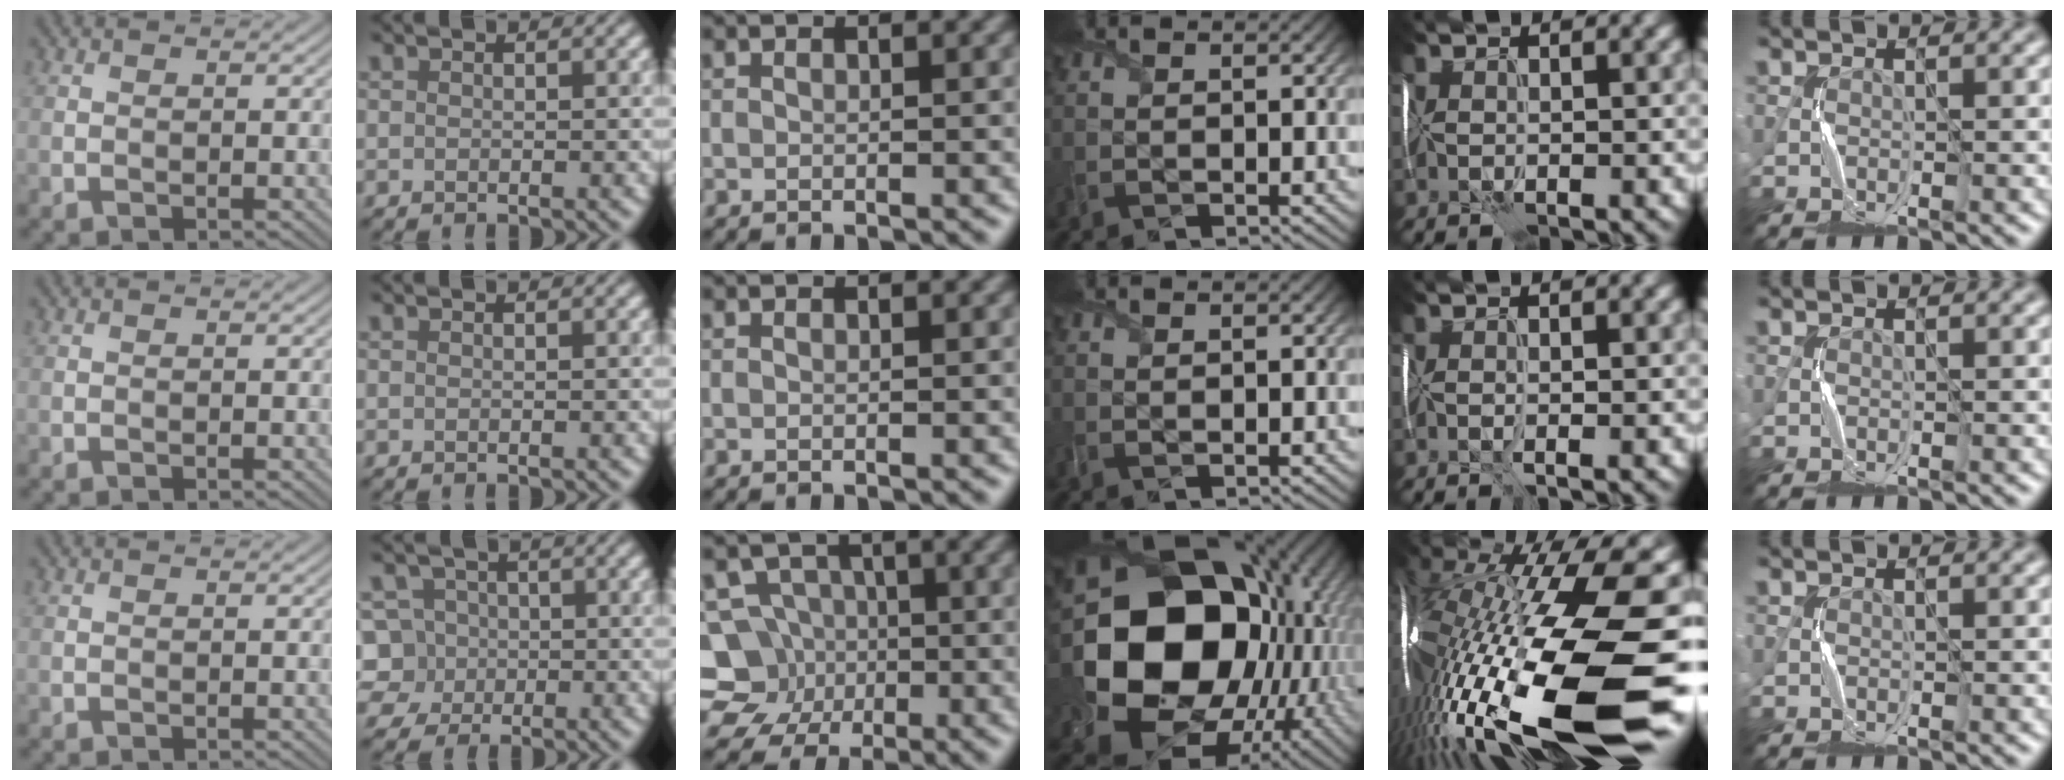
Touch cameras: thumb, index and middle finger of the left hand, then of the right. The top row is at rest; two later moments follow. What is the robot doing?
{"motion": "wrap", "object": "receipt paper"}